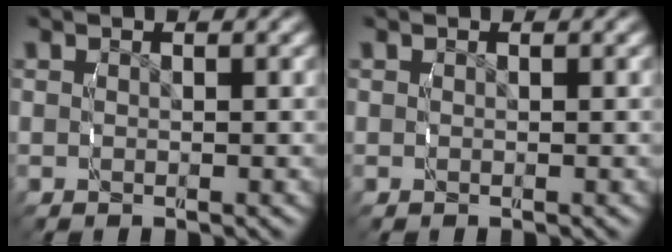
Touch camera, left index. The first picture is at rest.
{"total": 0.0}